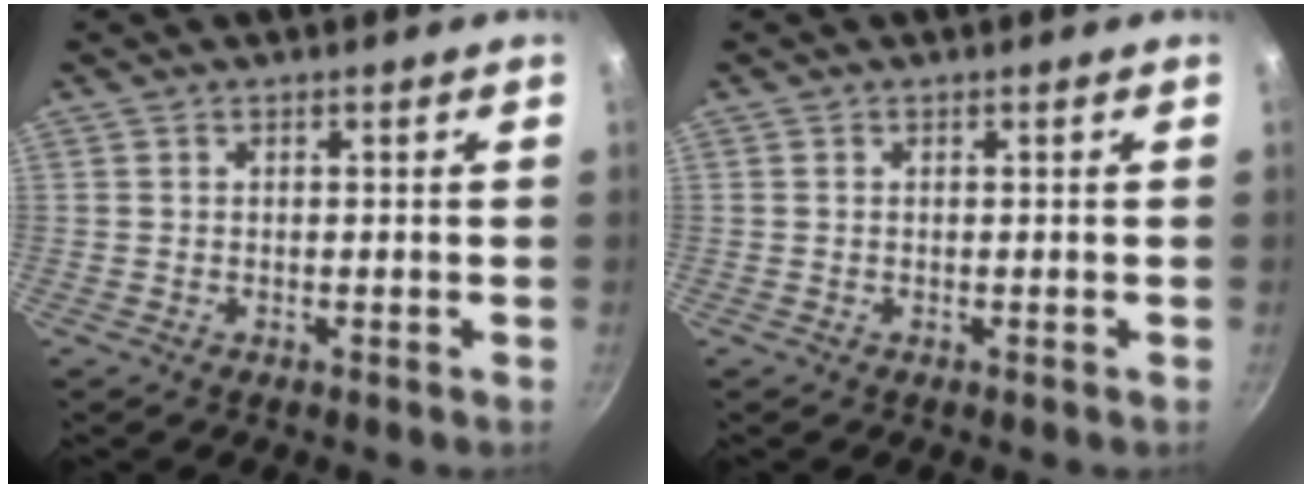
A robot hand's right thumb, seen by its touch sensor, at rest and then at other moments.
{"total": 0.0}